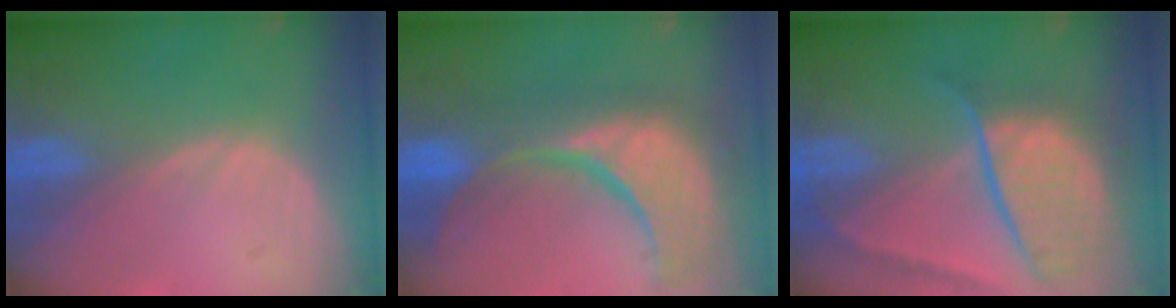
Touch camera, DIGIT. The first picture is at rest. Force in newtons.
{"total": 15.1, "press": 12.0, "slide": 9.1}
{"total": 10.7, "press": 9.0, "slide": 5.8}